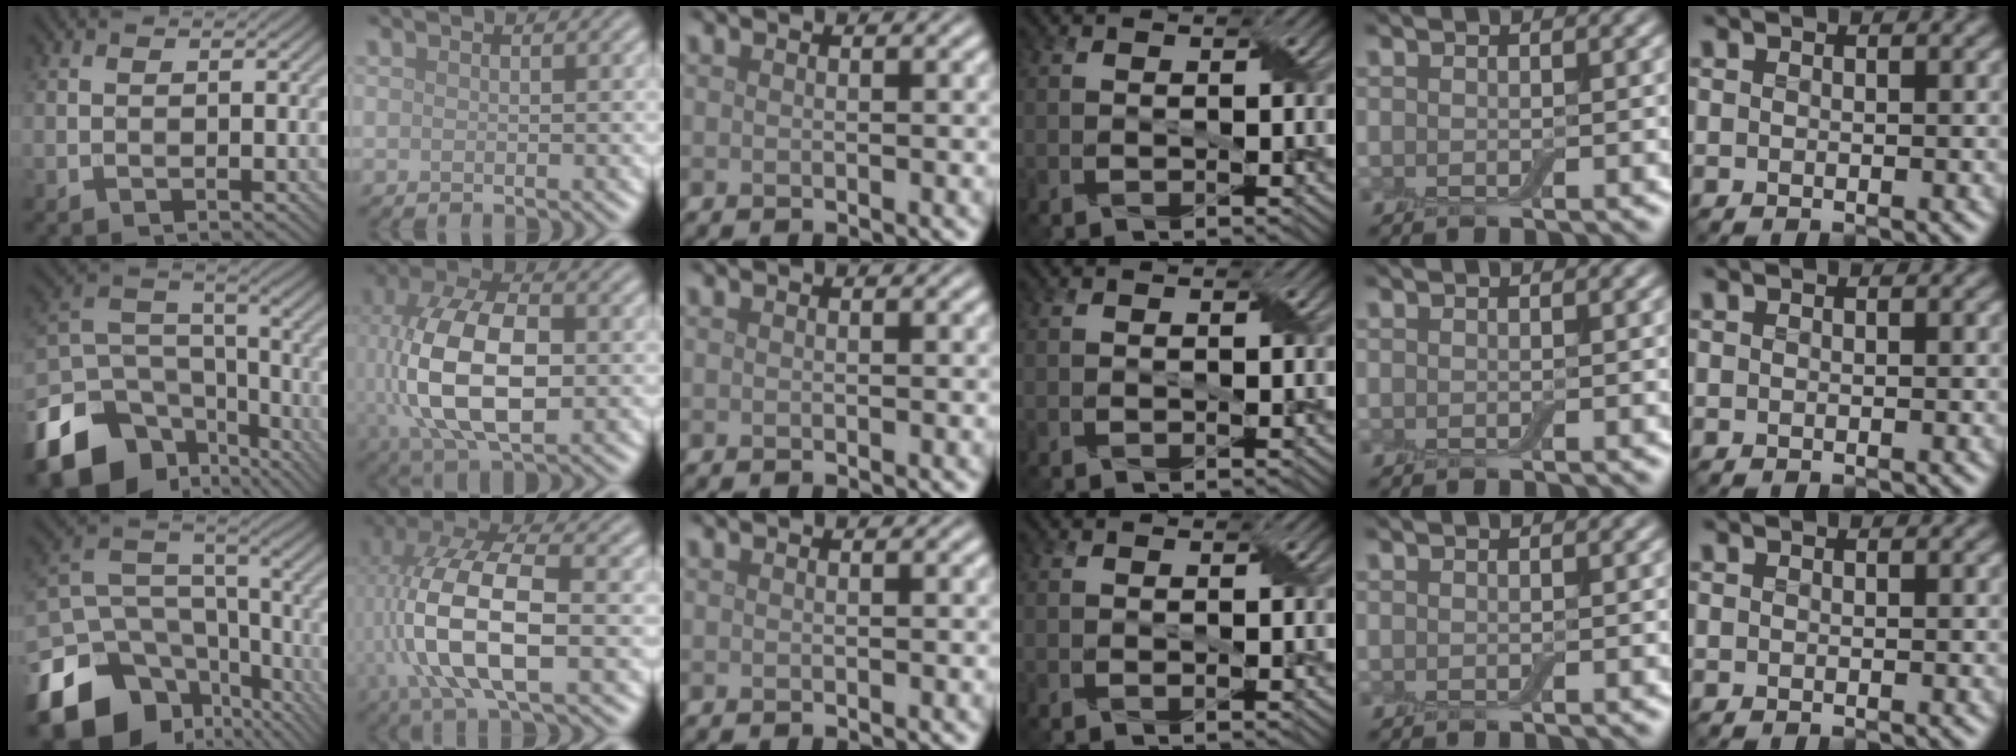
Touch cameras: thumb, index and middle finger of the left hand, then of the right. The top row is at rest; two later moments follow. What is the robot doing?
{"motion": "peel", "object": "small bumper sticker"}